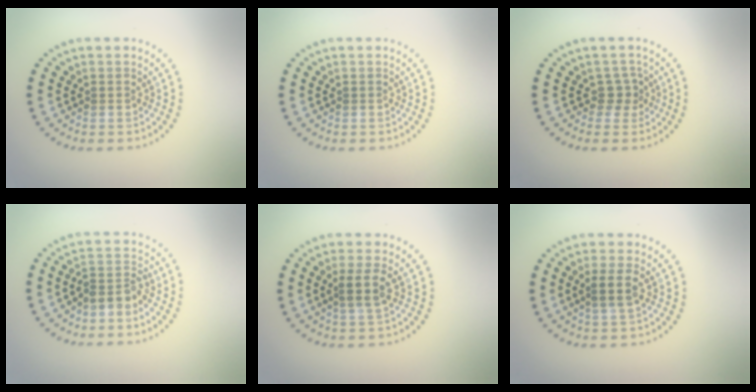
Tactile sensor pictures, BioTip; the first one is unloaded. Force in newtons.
{"total": 0.0}
{"total": 1.9, "press": 1.3, "slide": 1.3}
{"total": 2.3, "press": 1.8, "slide": 1.5}
{"total": 2.2, "press": 1.9, "slide": 1.1}
{"total": 2.1, "press": 1.9, "slide": 1.1}